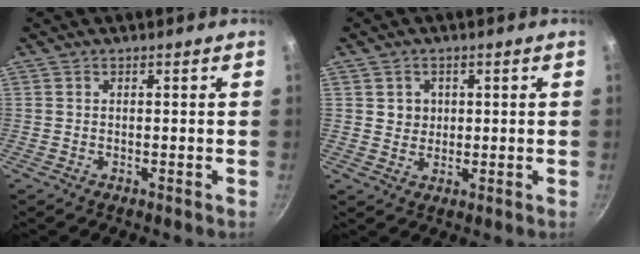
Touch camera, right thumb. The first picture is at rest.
{"total": 3.3, "force": [0.8, 3.0, 0.9], "torque": [0.005, 0.001, 0.013]}